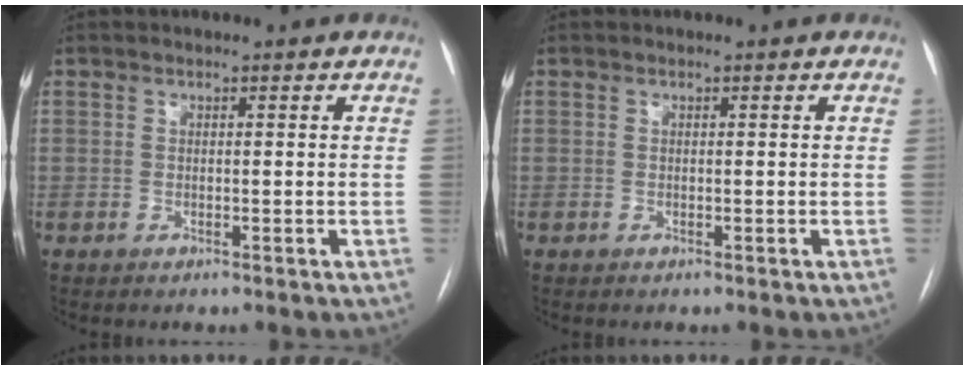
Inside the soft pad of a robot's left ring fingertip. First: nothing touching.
{"total": 0.0}